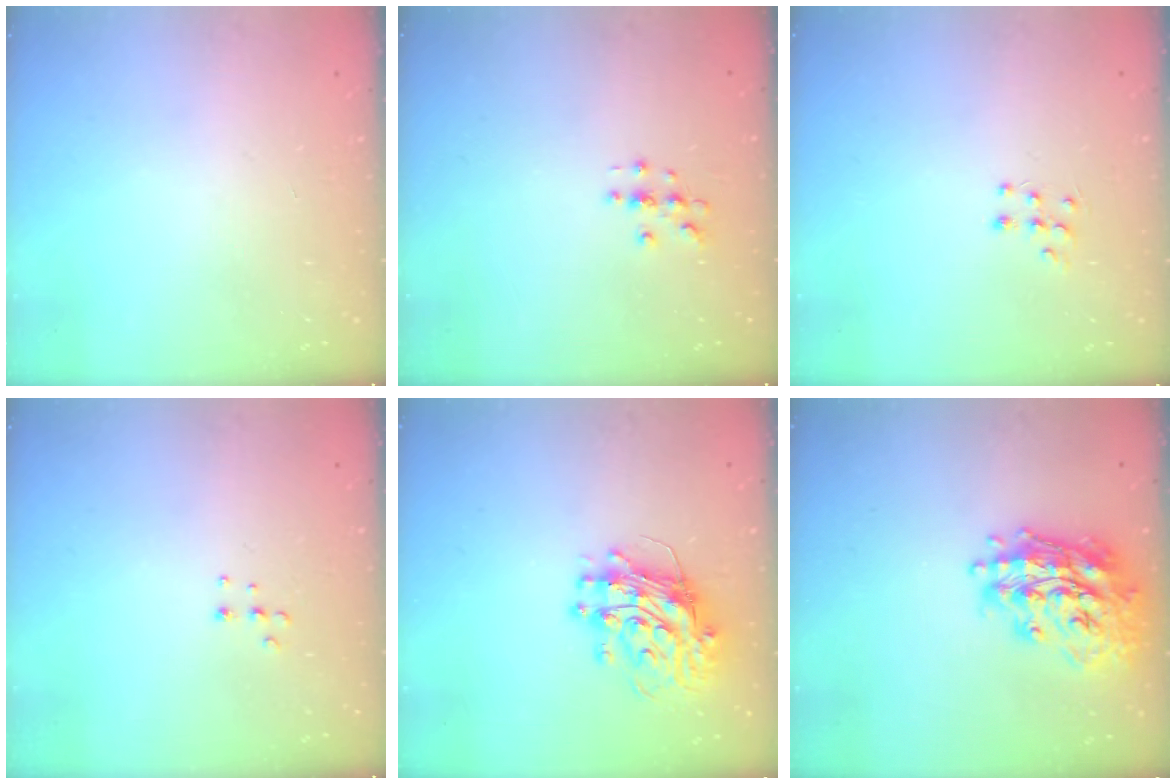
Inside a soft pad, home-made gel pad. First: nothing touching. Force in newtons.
{"total": 2.9, "press": 2.9, "slide": 0.3}
{"total": 6.4, "press": 6.3, "slide": 0.8}
{"total": 4.4, "press": 4.4, "slide": 0.5}
{"total": 13.1, "press": 13.1, "slide": 1.3}
{"total": 19.9, "press": 19.8, "slide": 2.1}